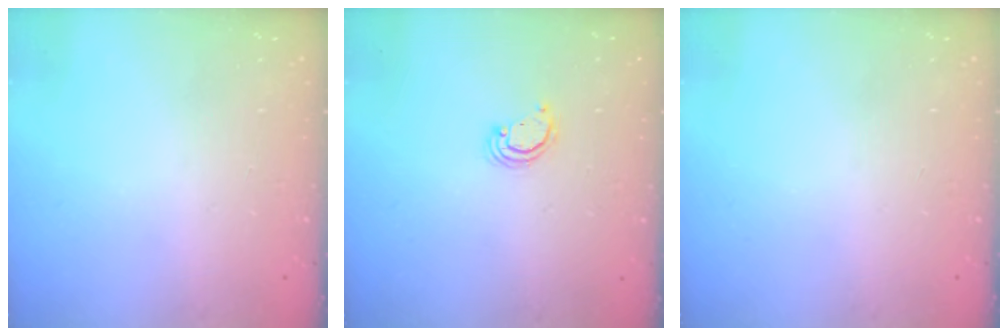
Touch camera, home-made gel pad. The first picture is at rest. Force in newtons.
{"total": 2.1, "press": 2.1, "slide": 0.1}
{"total": 0.0}